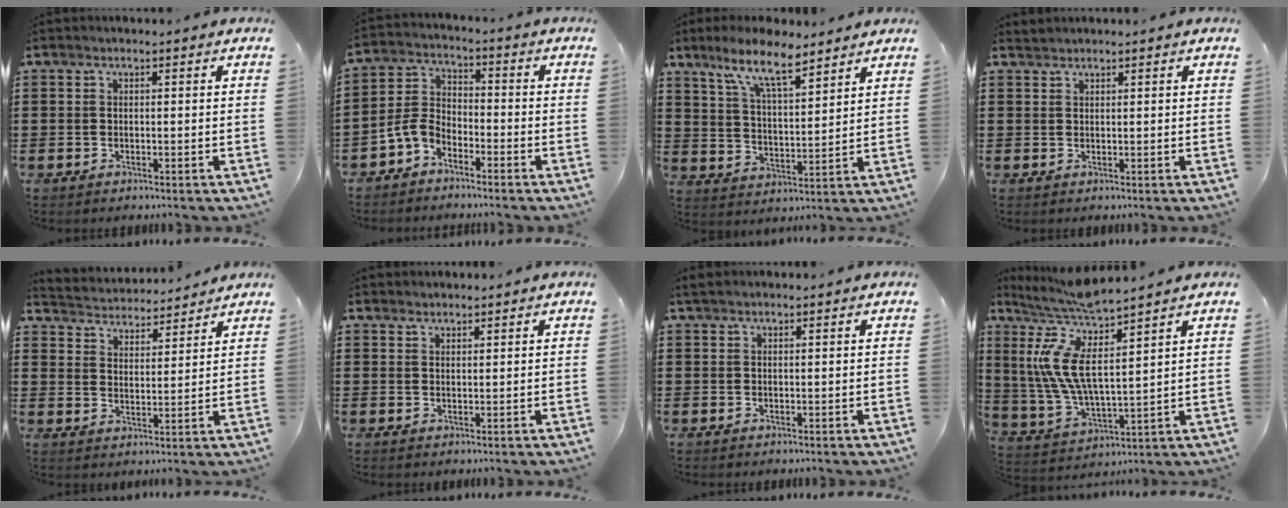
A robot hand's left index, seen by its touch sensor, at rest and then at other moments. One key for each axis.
{"total": 5.3, "fx": -4.0, "fy": 2.8, "fz": 2.1, "tx": -0.067, "ty": 0.003, "tz": -0.088}
{"total": 9.5, "fx": 7.4, "fy": 1.9, "fz": 5.6, "tx": -0.128, "ty": -0.019, "tz": 0.135}
{"total": 0.8, "fx": 0.8, "fy": 0.0, "fz": 0.1, "tx": -0.004, "ty": -0.002, "tz": 0.017}
{"total": 3.4, "fx": 3.4, "fy": 0.4, "fz": -0.3, "tx": -0.016, "ty": -0.027, "tz": 0.055}
{"total": 1.5, "fx": 1.4, "fy": 0.3, "fz": 0.0, "tx": -0.002, "ty": 0.000, "tz": 0.029}
{"total": 1.0, "fx": 0.9, "fy": 0.2, "fz": 0.5, "tx": -0.012, "ty": 0.002, "tz": 0.016}
{"total": 10.0, "fx": 5.9, "fy": 1.4, "fz": 8.0, "tx": -0.200, "ty": -0.056, "tz": 0.093}